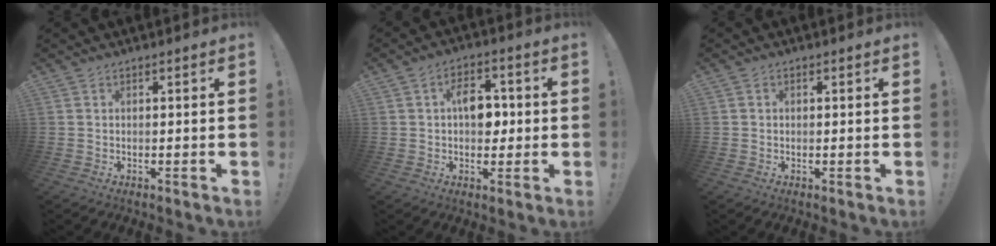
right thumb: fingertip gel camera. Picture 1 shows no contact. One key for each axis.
{"total": 8.9, "fx": 0.6, "fy": 6.1, "fz": 6.5, "tx": -0.098, "ty": 0.015, "tz": 0.013}
{"total": 0.5, "fx": -0.1, "fy": 0.5, "fz": 0.2, "tx": -0.010, "ty": 0.006, "tz": -0.001}